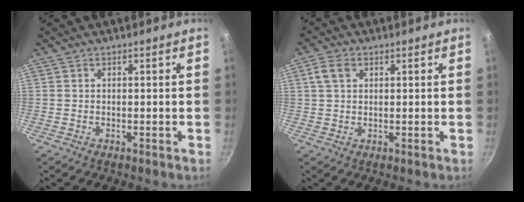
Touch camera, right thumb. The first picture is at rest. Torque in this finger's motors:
{"motor_torque": [0.22, 1.36, 1.19, 0.01, 0.38]}